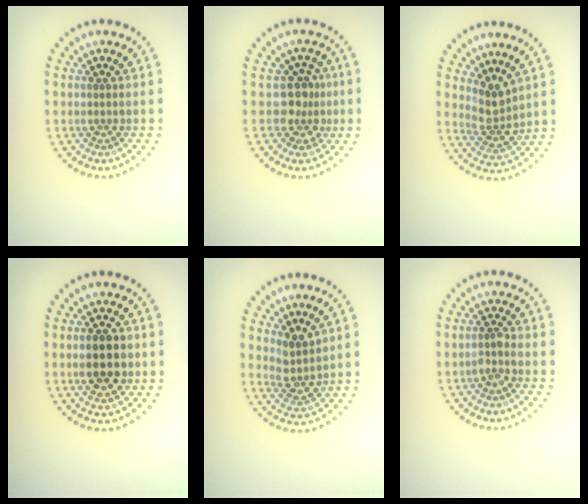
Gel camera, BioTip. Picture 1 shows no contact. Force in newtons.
{"total": 2.5, "press": 1.9, "slide": 1.6}
{"total": 2.8, "press": 2.2, "slide": 1.7}
{"total": 4.7, "press": 4.7, "slide": 0.1}
{"total": 2.7, "press": 2.1, "slide": 1.6}
{"total": 1.3, "press": 1.2, "slide": 0.7}